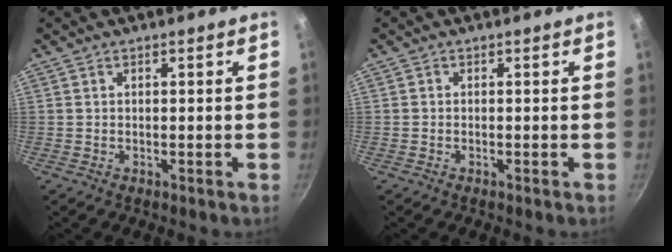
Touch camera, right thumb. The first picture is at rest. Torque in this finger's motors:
{"motor_torque": [-0.08, 0.27, 0.31, -0.03, 0.01]}